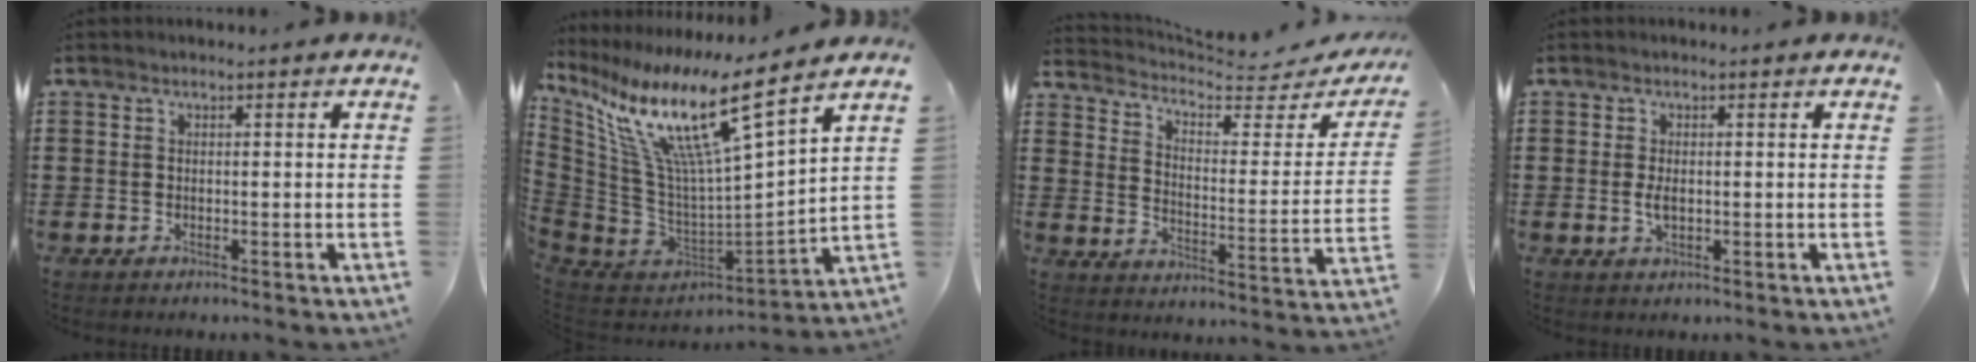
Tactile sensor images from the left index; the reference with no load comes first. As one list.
[{"total": 15.0, "force": [8.7, 2.6, 12.0], "torque": [-0.250, -0.065, 0.134]}, {"total": 4.2, "force": [3.7, 0.7, 1.9], "torque": [-0.060, -0.031, 0.059]}, {"total": 2.2, "force": [0.0, 1.0, 2.0], "torque": [-0.046, -0.002, -0.002]}]